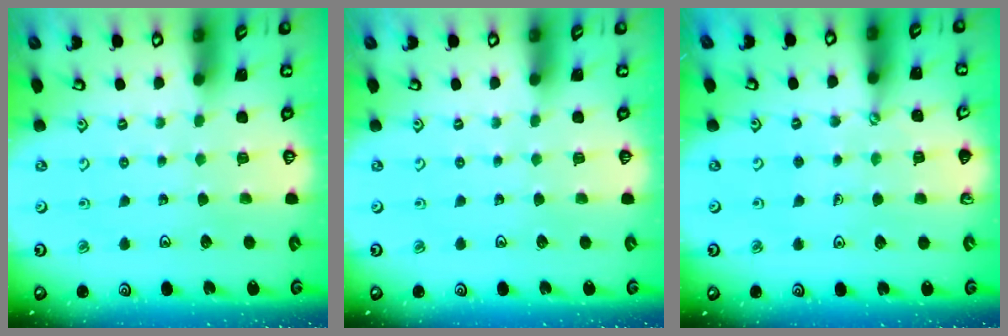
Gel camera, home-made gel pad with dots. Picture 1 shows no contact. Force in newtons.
{"total": 0.0}
{"total": 1.4, "press": 1.3, "slide": 0.3}